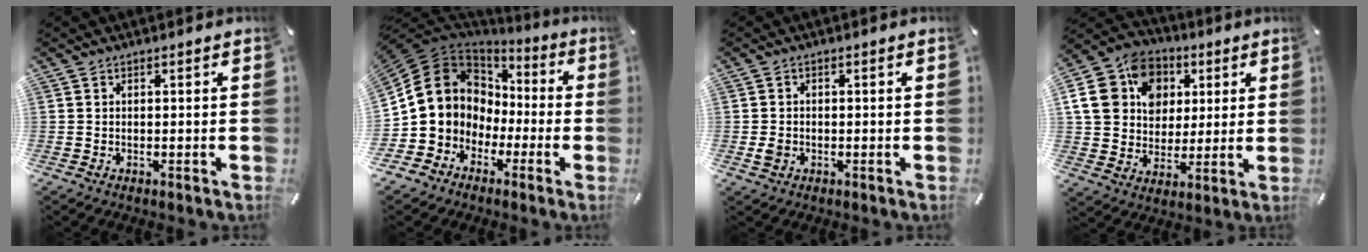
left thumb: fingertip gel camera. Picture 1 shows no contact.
{"total": 10.1, "force": [0.3, 10.0, 1.3], "torque": [-0.044, -0.025, 0.014]}
{"total": 1.7, "force": [-0.4, 1.3, 1.0], "torque": [-0.017, 0.003, -0.007]}
{"total": 16.1, "force": [4.6, 13.9, 6.8], "torque": [-0.133, -0.002, 0.088]}